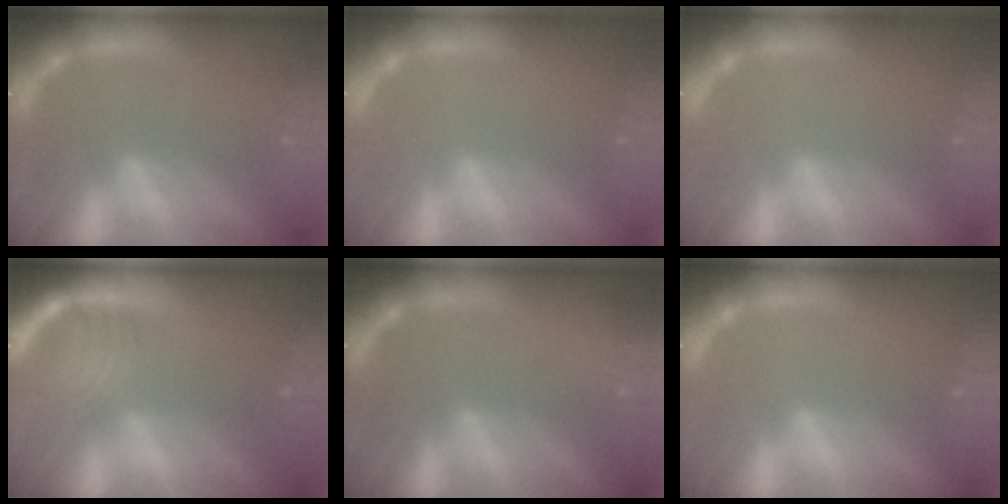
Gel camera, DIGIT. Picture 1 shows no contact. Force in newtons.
{"total": 0.0}
{"total": 0.0}
{"total": 6.5}
{"total": 2.4}
{"total": 0.0}